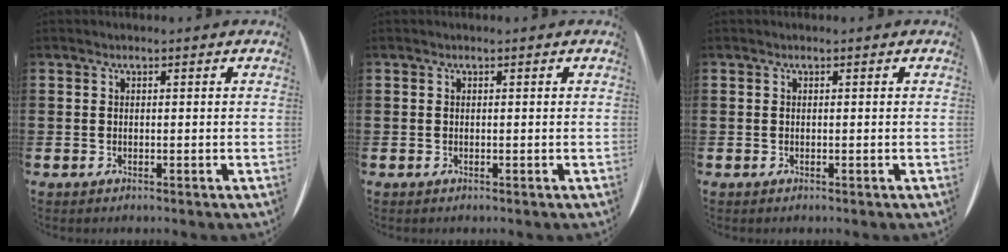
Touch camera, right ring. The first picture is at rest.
{"total": 0.0}
{"total": 0.0}